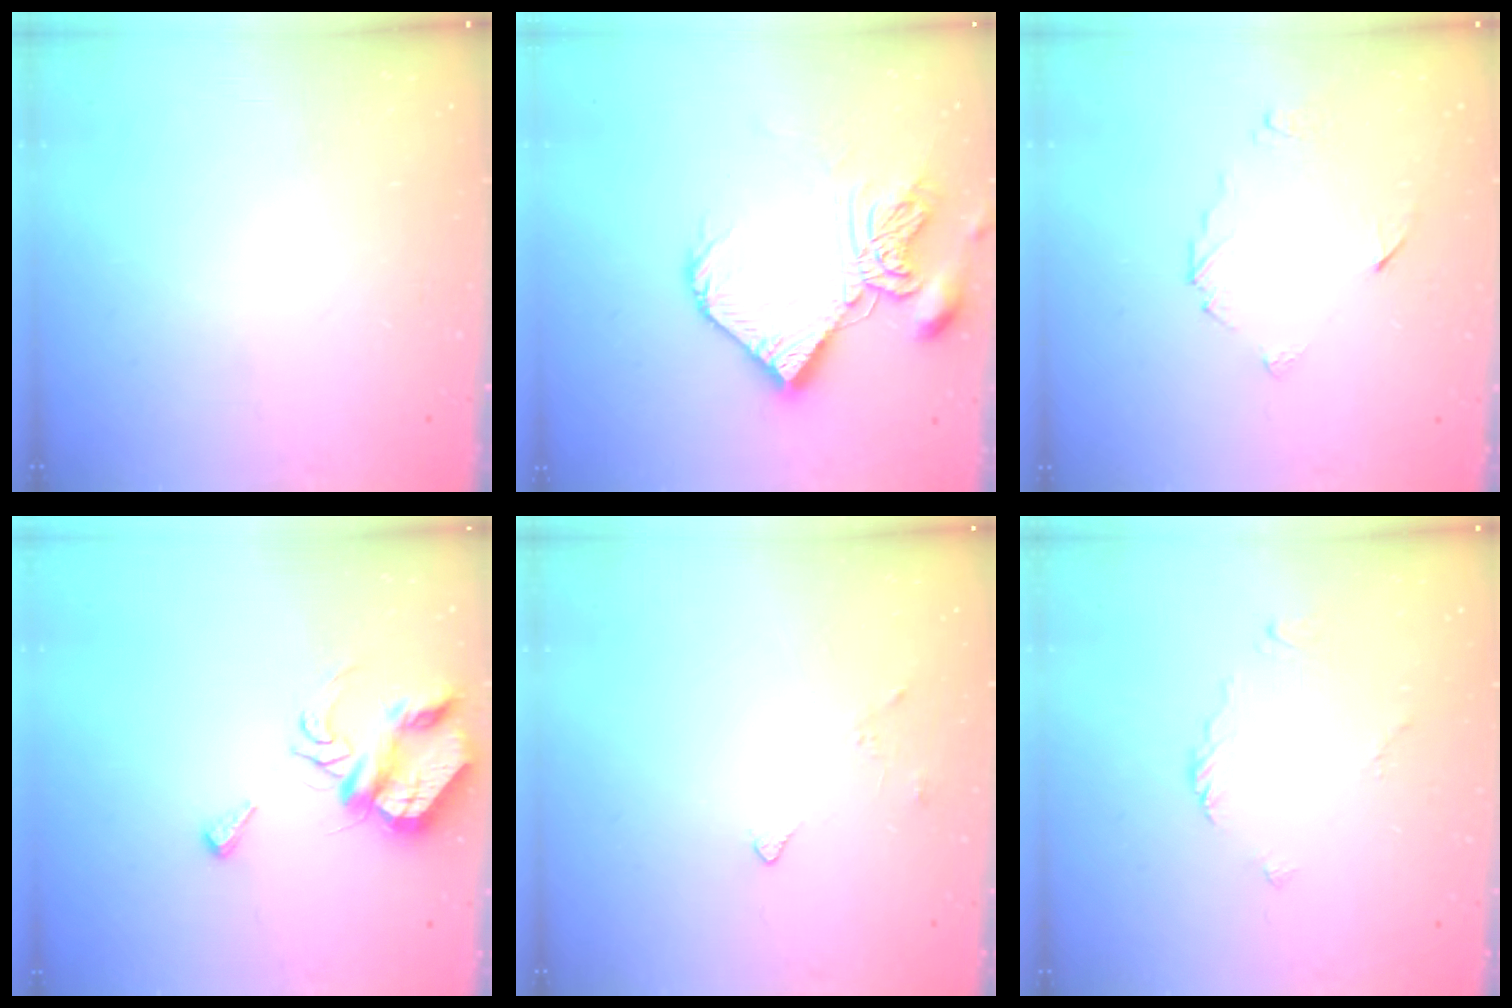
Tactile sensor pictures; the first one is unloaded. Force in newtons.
{"total": 14.2, "press": 14.1, "slide": 1.5}
{"total": 4.9, "press": 4.8, "slide": 0.6}
{"total": 8.3, "press": 8.2, "slide": 0.6}
{"total": 3.3, "press": 3.2, "slide": 0.6}
{"total": 2.5, "press": 2.4, "slide": 0.7}